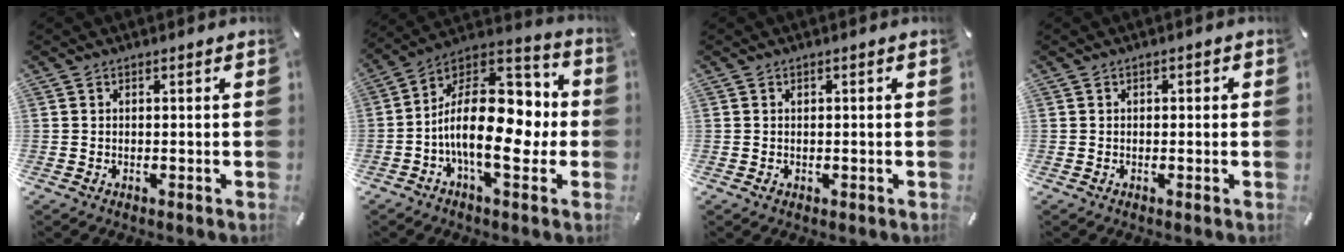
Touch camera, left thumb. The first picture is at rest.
{"total": 22.0, "force": [-3.1, 12.1, 18.2], "torque": [-0.317, 0.004, -0.045]}
{"total": 0.8, "force": [0.0, 0.8, 0.3], "torque": [-0.007, 0.003, 0.000]}
{"total": 0.9, "force": [-0.2, 0.6, 0.6], "torque": [-0.011, 0.002, -0.005]}